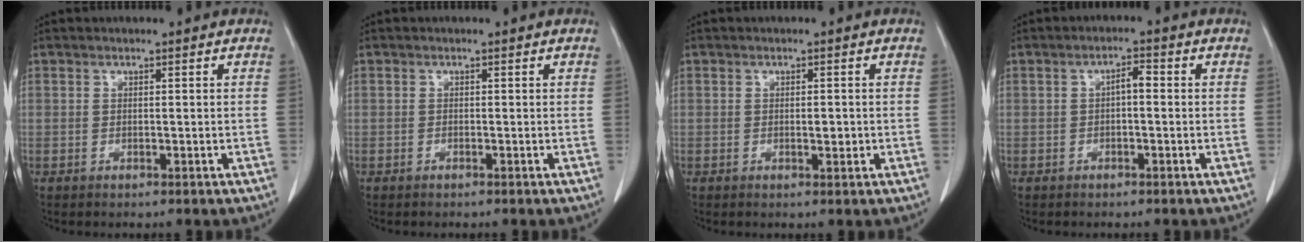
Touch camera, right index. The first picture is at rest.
{"total": 0.0}
{"total": 1.5, "force": [-0.2, 0.5, 1.4], "torque": [-0.025, -0.001, -0.001]}
{"total": 2.2, "force": [-0.1, 0.8, 2.1], "torque": [-0.033, 0.007, -0.002]}